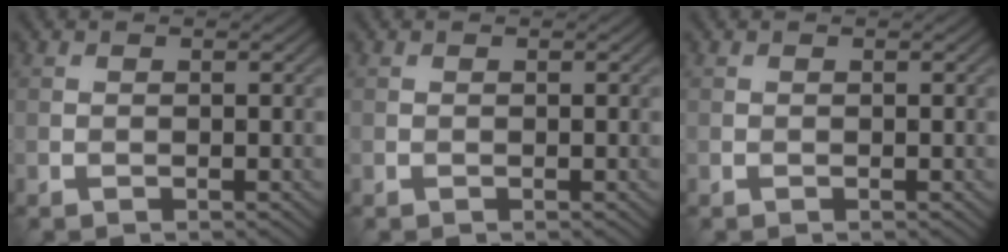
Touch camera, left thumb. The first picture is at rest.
{"total": 0.0}
{"total": 0.0}